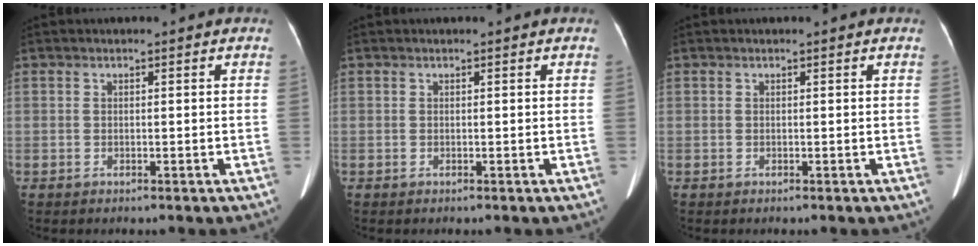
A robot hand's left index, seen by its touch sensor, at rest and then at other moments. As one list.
[{"total": 0.0}, {"total": 0.0}]